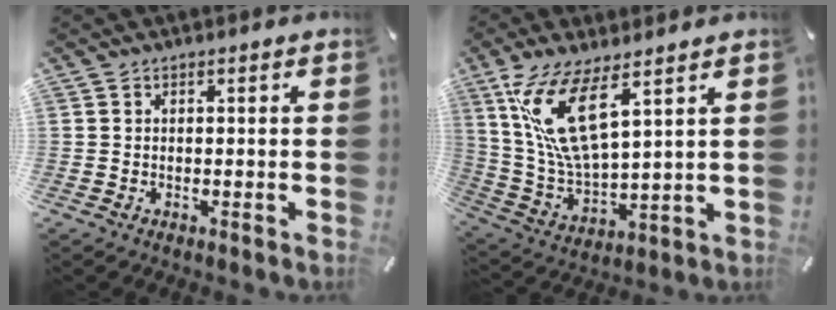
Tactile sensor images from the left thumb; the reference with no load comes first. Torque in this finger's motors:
{"motor_torque": [2.34, 2.26, 2.00, -0.77, 0.62]}